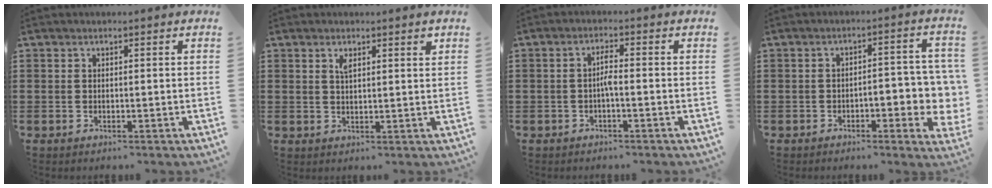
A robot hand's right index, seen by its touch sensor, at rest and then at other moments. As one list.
[{"total": 2.1, "force": [1.3, 0.5, 1.5], "torque": [-0.024, -0.001, 0.020]}, {"total": 2.4, "force": [-0.6, 0.3, 2.3], "torque": [-0.045, 0.002, -0.013]}, {"total": 5.7, "force": [-1.6, 2.1, 5.1], "torque": [-0.070, -0.003, -0.031]}]